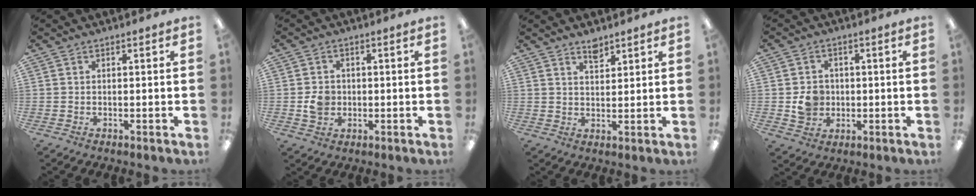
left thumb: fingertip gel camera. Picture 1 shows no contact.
{"total": 4.2, "force": [-0.4, 3.6, 2.1], "torque": [-0.021, 0.002, -0.009]}
{"total": 3.5, "force": [3.0, 1.2, 1.3], "torque": [-0.008, -0.019, 0.051]}
{"total": 5.8, "force": [-0.3, 5.2, 2.5], "torque": [-0.027, 0.005, -0.004]}